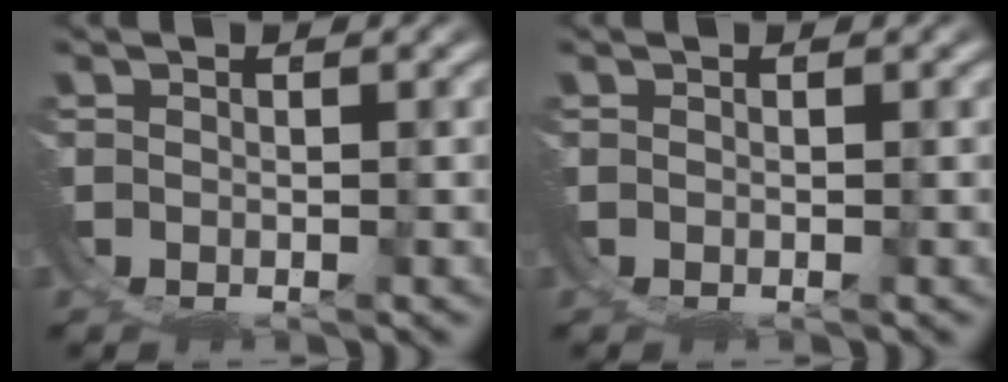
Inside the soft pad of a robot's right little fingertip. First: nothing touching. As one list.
[{"total": 0.0}]